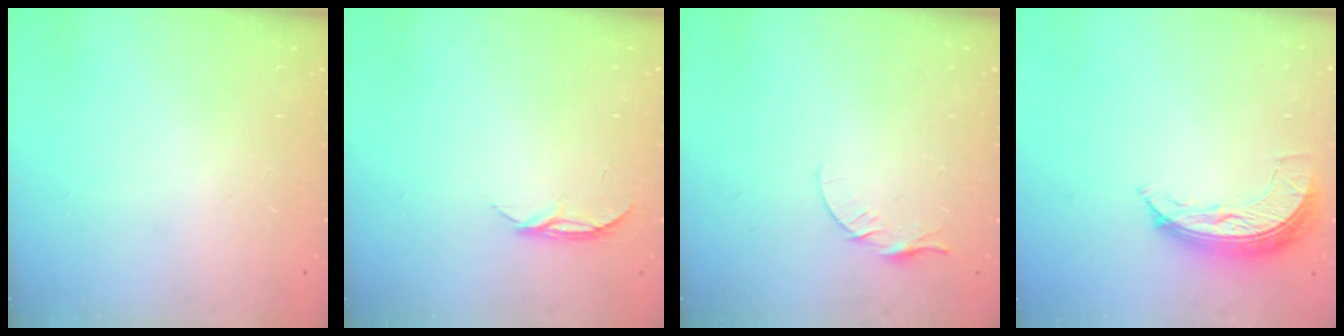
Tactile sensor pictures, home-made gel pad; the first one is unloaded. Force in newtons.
{"total": 4.3, "press": 4.3, "slide": 0.5}
{"total": 4.4, "press": 4.4, "slide": 0.5}
{"total": 8.3, "press": 8.3, "slide": 0.5}